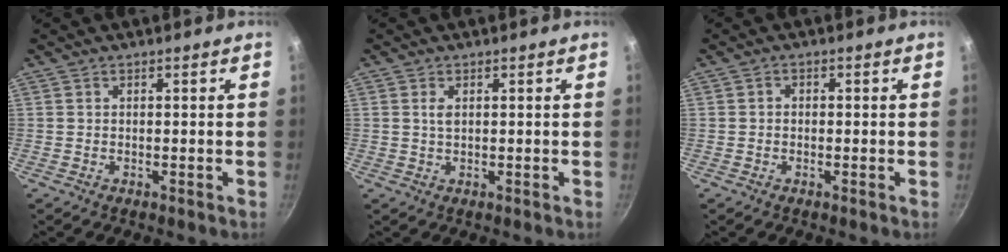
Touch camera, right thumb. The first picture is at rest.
{"total": 1.6, "force": [0.5, 0.8, 1.2], "torque": [-0.023, 0.000, 0.009]}
{"total": 1.0, "force": [-0.3, 0.9, 0.5], "torque": [-0.009, 0.005, -0.006]}